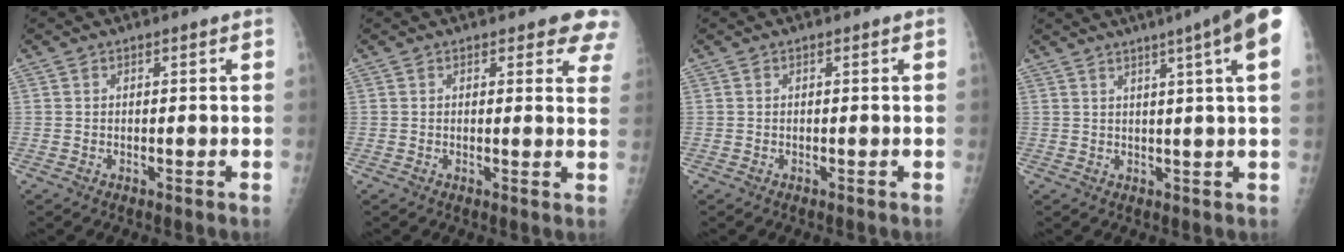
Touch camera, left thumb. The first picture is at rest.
{"total": 6.2, "force": [5.1, 2.4, 2.6], "torque": [0.011, -0.021, 0.036]}
{"total": 0.0}
{"total": 12.2, "force": [6.3, -0.1, 10.4], "torque": [-0.138, 0.004, 0.066]}